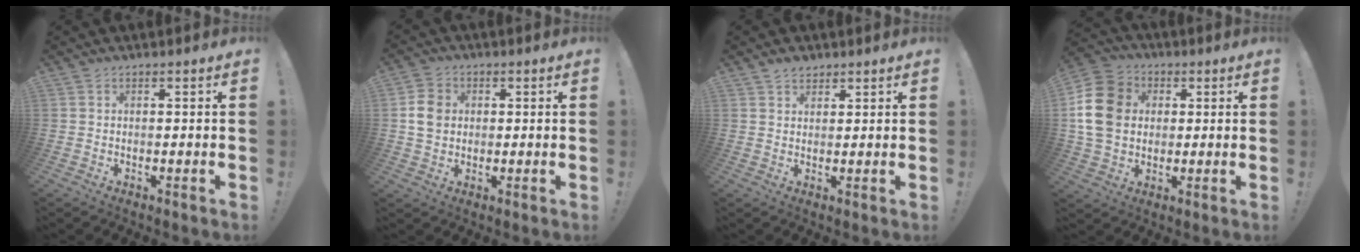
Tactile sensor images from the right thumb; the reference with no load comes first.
{"total": 6.9, "force": [0.9, 5.9, 3.6], "torque": [-0.062, 0.010, 0.019]}
{"total": 3.0, "force": [2.3, 1.8, 0.7], "torque": [-0.010, -0.009, 0.042]}
{"total": 15.8, "force": [2.1, 12.7, 9.1], "torque": [-0.169, 0.009, 0.045]}